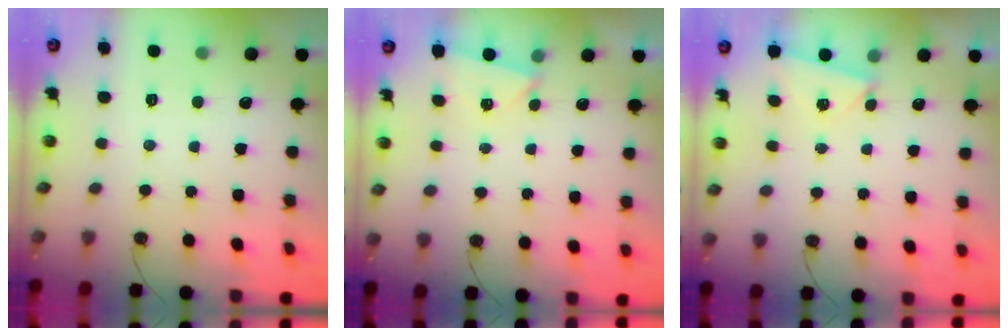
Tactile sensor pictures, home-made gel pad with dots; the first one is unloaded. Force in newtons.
{"total": 2.4, "press": 2.1, "slide": 1.1}
{"total": 2.6, "press": 1.6, "slide": 2.0}